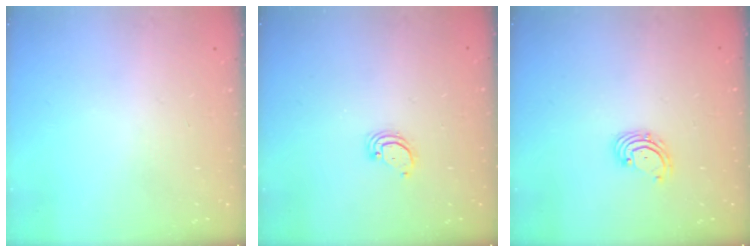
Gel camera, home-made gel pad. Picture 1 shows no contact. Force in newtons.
{"total": 2.6, "press": 2.6, "slide": 0.1}
{"total": 2.7, "press": 2.7, "slide": 0.6}